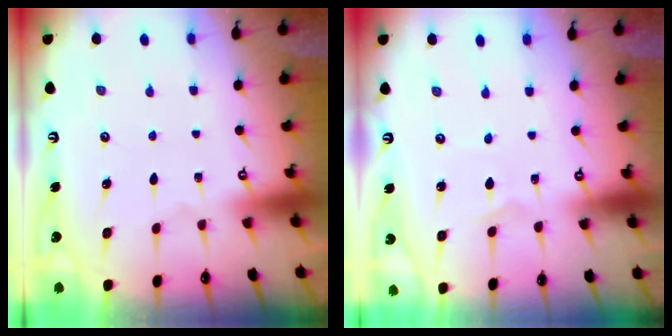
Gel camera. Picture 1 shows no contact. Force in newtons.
{"total": 1.1, "press": 1.1, "slide": 0.0}